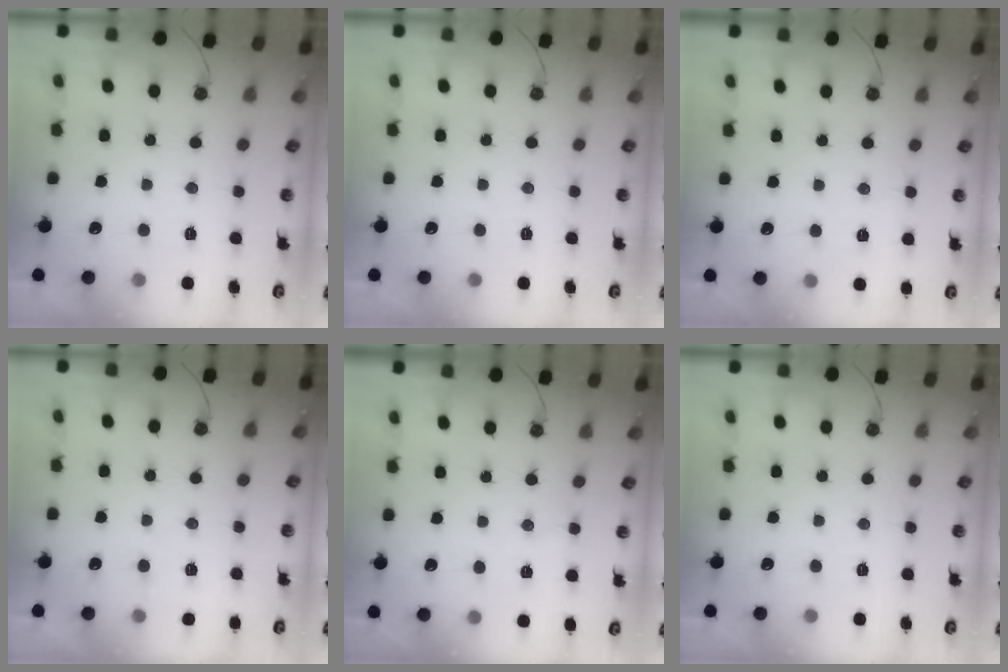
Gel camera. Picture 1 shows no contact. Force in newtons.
{"total": 0.0}
{"total": 2.7, "press": 2.5, "slide": 1.1}
{"total": 2.7, "press": 2.3, "slide": 1.5}
{"total": 4.0, "press": 3.9, "slide": 0.8}
{"total": 0.0}